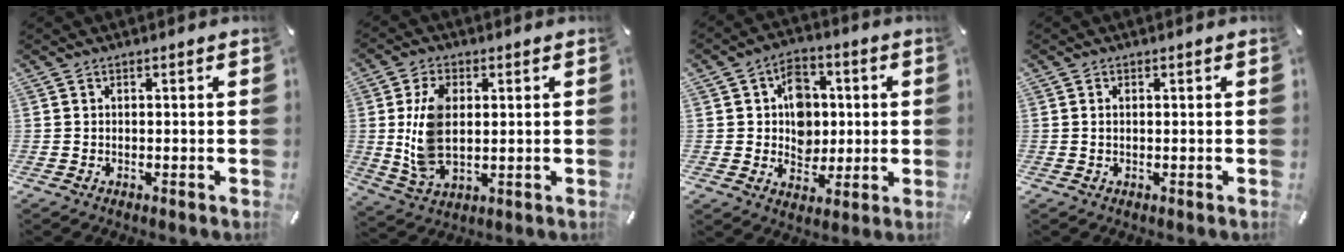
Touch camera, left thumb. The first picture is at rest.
{"total": 10.8, "force": [1.6, 6.8, 8.3], "torque": [-0.189, -0.003, 0.026]}
{"total": 9.5, "force": [1.0, 8.4, 4.4], "torque": [-0.054, 0.006, 0.018]}
{"total": 1.0, "force": [0.0, 0.4, 0.9], "torque": [-0.018, 0.001, -0.001]}